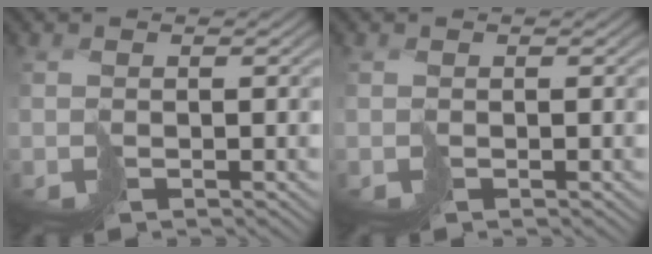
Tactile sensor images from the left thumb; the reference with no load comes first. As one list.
[{"total": 0.0}]